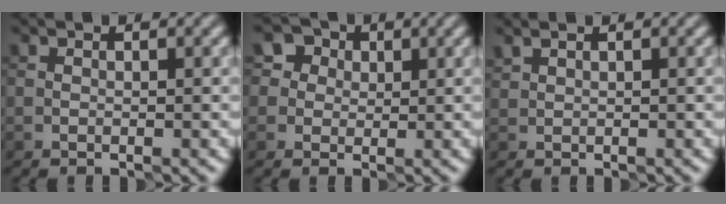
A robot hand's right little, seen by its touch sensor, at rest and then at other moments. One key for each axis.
{"total": 5.1, "fx": 2.7, "fy": 3.9, "fz": 1.8, "tx": -0.031, "ty": 0.015, "tz": 0.033}
{"total": 1.0, "fx": 0.9, "fy": 0.0, "fz": 0.2, "tx": -0.014, "ty": 0.004, "tz": 0.025}